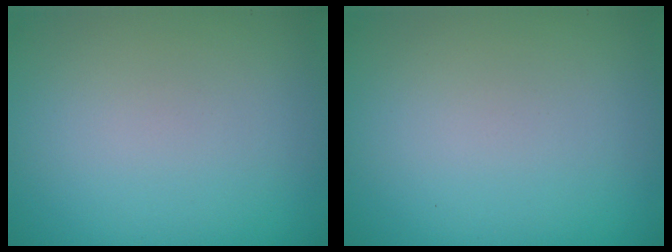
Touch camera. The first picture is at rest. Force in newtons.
{"total": 0.0}